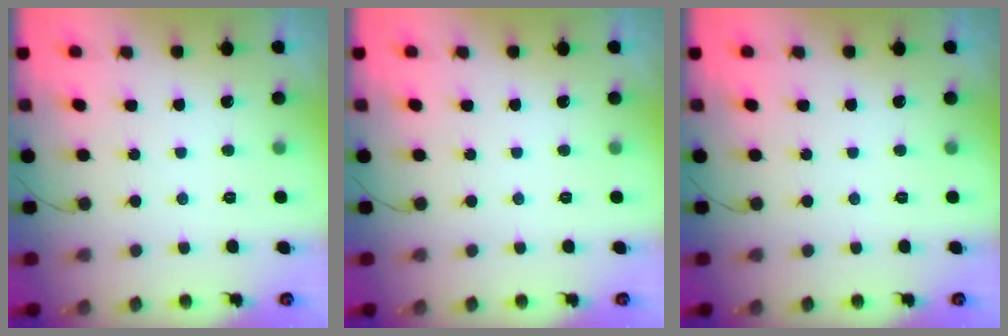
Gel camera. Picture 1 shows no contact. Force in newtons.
{"total": 0.0}
{"total": 0.0}